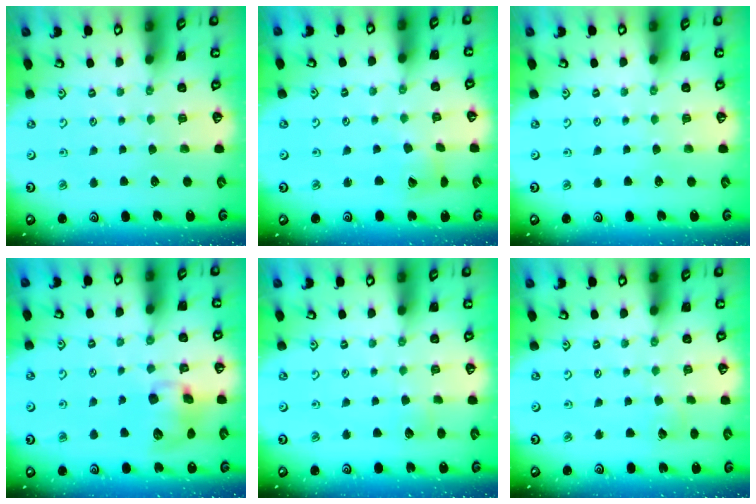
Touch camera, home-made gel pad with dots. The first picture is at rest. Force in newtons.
{"total": 5.5, "press": 5.5, "slide": 0.7}
{"total": 0.0}
{"total": 10.2, "press": 10.0, "slide": 1.9}
{"total": 2.9, "press": 2.9, "slide": 0.4}
{"total": 2.3, "press": 2.3, "slide": 0.1}